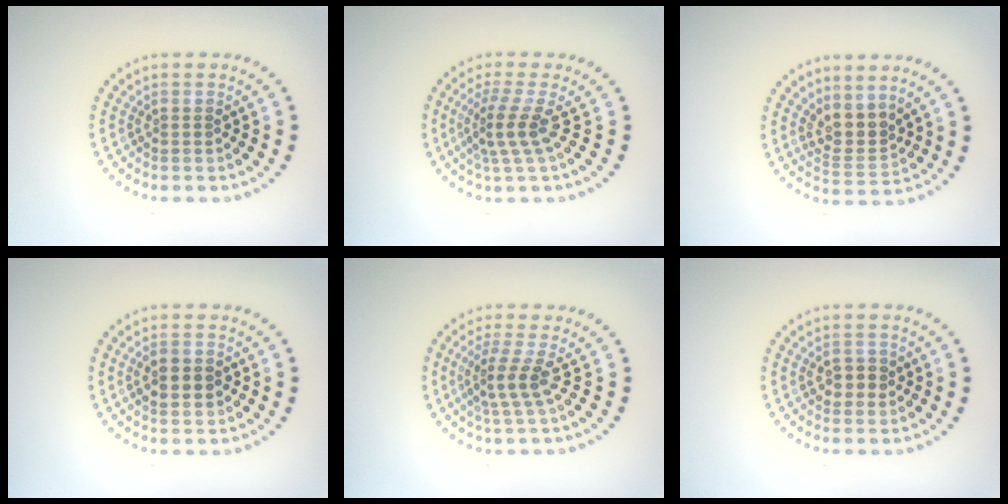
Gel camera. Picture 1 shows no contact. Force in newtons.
{"total": 3.0, "press": 2.0, "slide": 2.3}
{"total": 2.9, "press": 2.2, "slide": 1.9}
{"total": 2.4, "press": 2.4, "slide": 0.1}
{"total": 2.6, "press": 1.9, "slide": 1.7}
{"total": 1.9, "press": 1.9, "slide": 0.2}